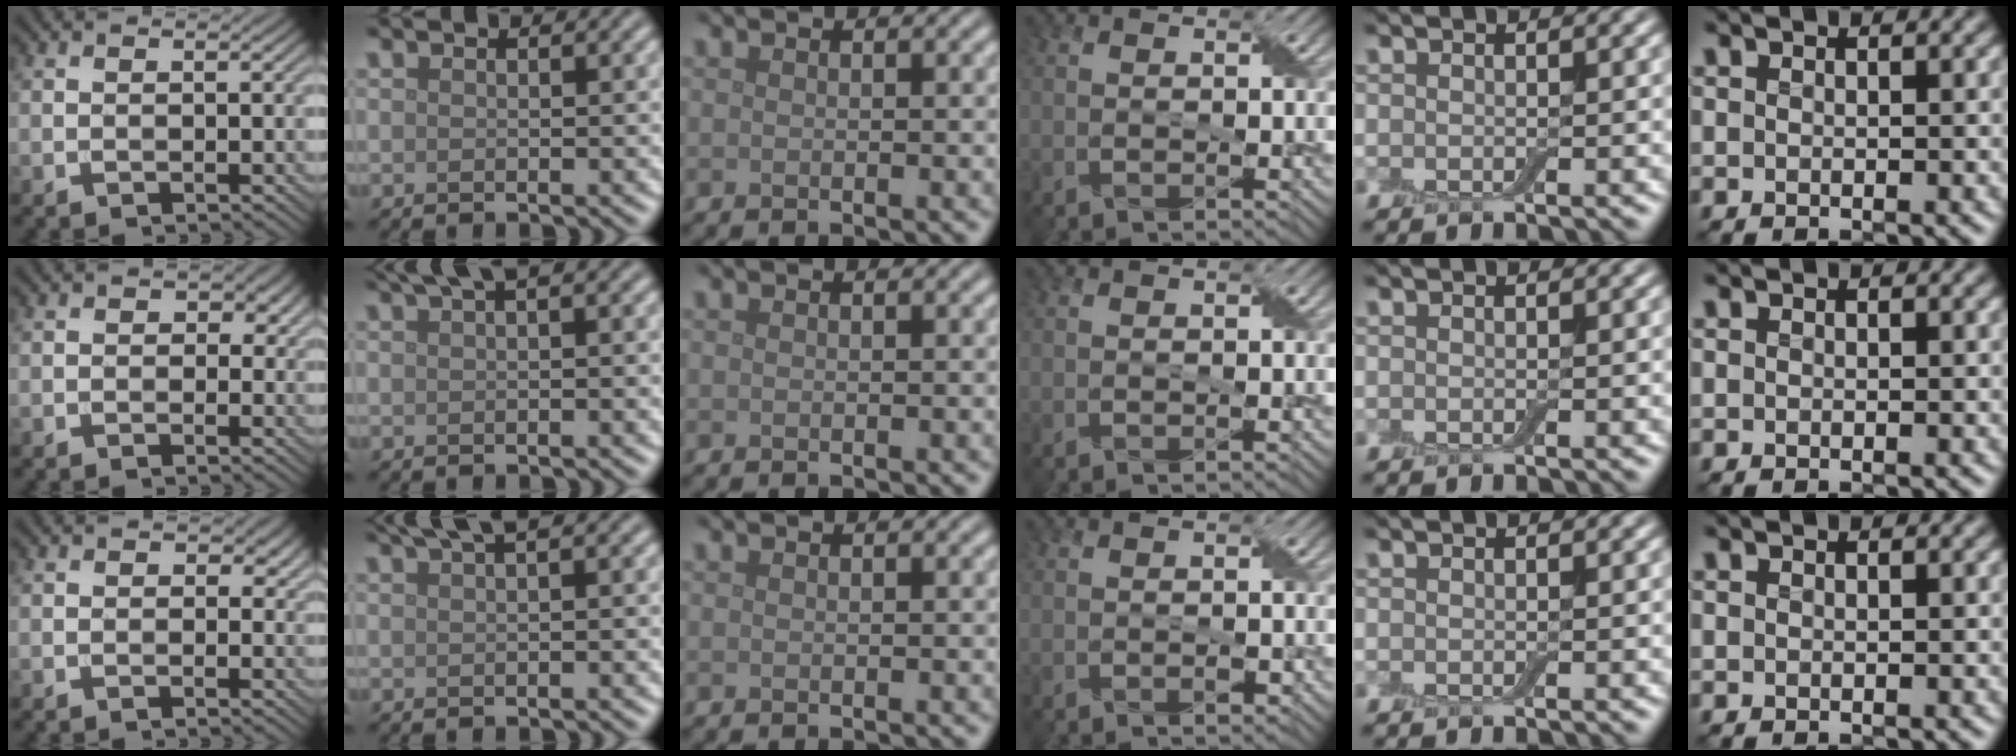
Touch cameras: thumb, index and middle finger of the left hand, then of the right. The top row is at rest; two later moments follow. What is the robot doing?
{"motion": "peel", "object": "small bumper sticker"}